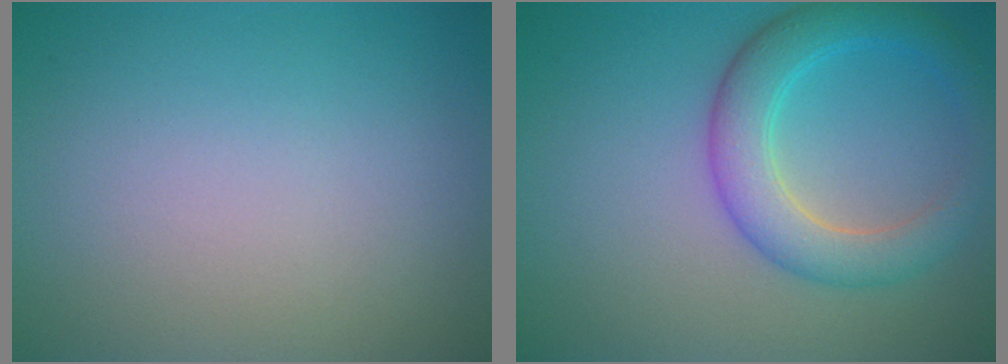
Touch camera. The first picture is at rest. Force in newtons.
{"total": 4.9, "press": 4.9, "slide": 0.1}